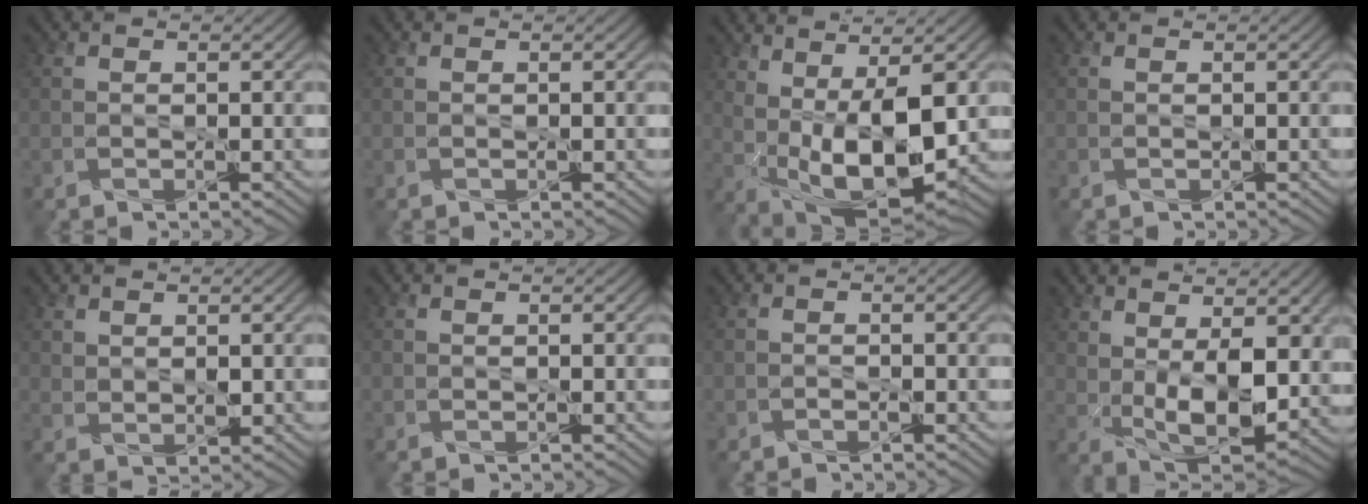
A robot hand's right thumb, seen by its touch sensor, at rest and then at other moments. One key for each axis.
{"total": 0.0}
{"total": 11.8, "fx": 1.5, "fy": 5.4, "fz": 10.4, "tx": -0.186, "ty": -0.010, "tz": 0.032}
{"total": 0.0}
{"total": 2.3, "fx": 1.3, "fy": 1.3, "fz": 1.3, "tx": -0.031, "ty": -0.002, "tz": 0.028}
{"total": 0.0}
{"total": 0.9, "fx": -0.8, "fy": 0.2, "fz": 0.3, "tx": -0.003, "ty": -0.001, "tz": -0.020}
{"total": 11.3, "fx": 2.4, "fy": 6.0, "fz": 9.3, "tx": -0.177, "ty": -0.011, "tz": 0.052}